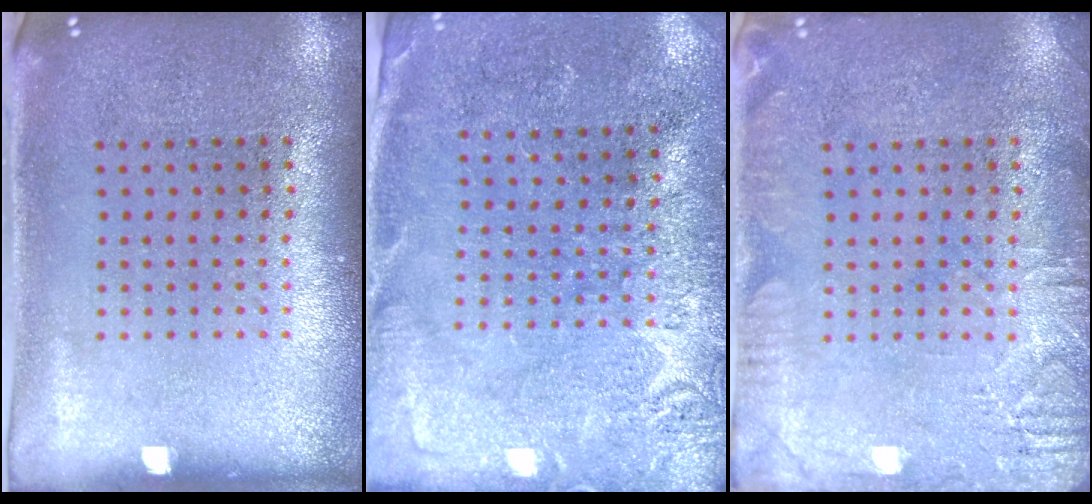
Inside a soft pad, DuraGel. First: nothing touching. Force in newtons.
{"total": 2.7, "press": 2.6, "slide": 0.5}
{"total": 2.8, "press": 2.7, "slide": 0.4}